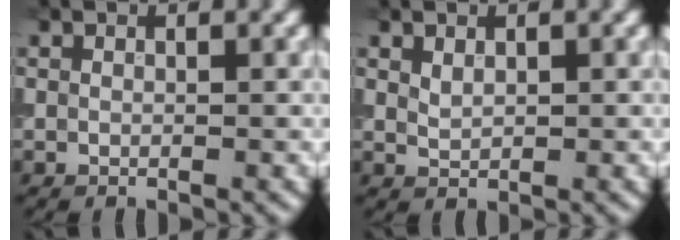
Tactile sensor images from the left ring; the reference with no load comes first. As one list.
[{"total": 1.1, "force": [0.6, 0.6, 0.7], "torque": [-0.014, 0.000, 0.016]}]